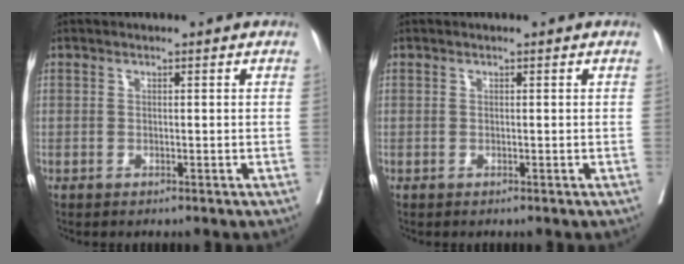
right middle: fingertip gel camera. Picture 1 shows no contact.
{"total": 0.0}